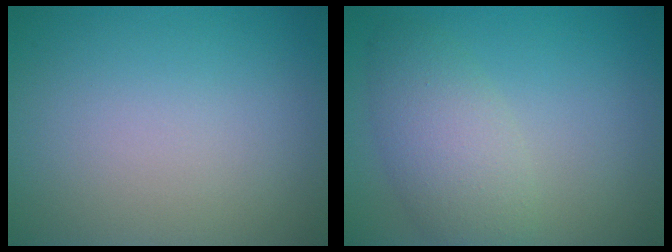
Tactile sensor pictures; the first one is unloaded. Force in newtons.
{"total": 4.3, "press": 4.3, "slide": 0.1}